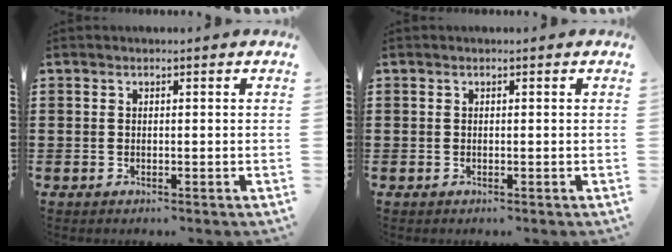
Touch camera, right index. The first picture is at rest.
{"total": 0.0}